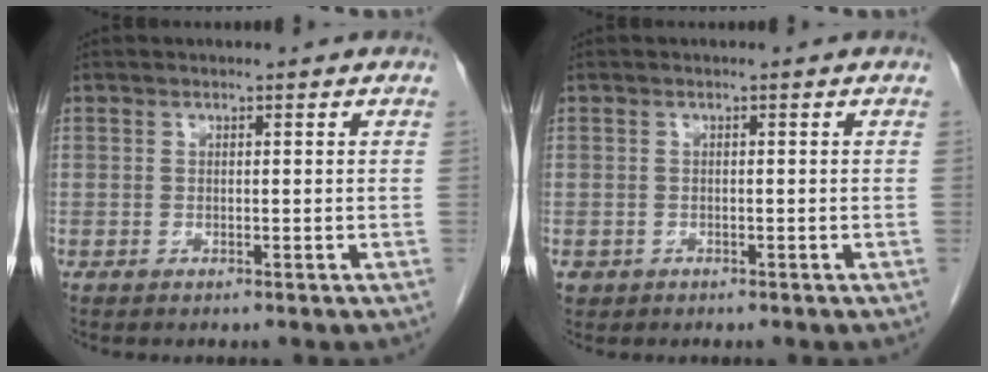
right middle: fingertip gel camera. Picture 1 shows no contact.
{"total": 1.0, "force": [-0.4, 0.9, 0.1], "torque": [-0.006, 0.005, -0.002]}